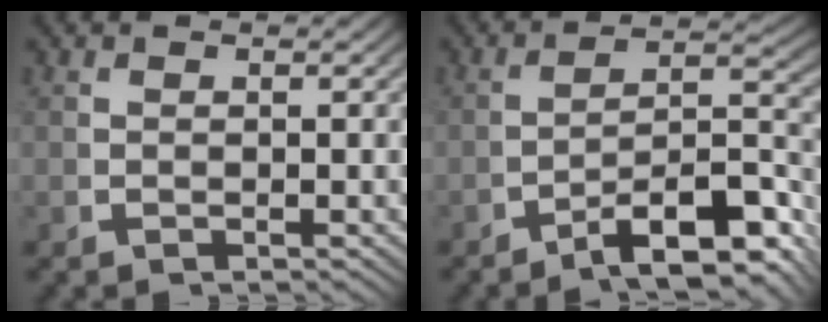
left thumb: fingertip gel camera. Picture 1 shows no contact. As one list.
[{"total": 8.2, "force": [-3.9, 3.6, 6.3], "torque": [-0.102, -0.025, -0.051]}]